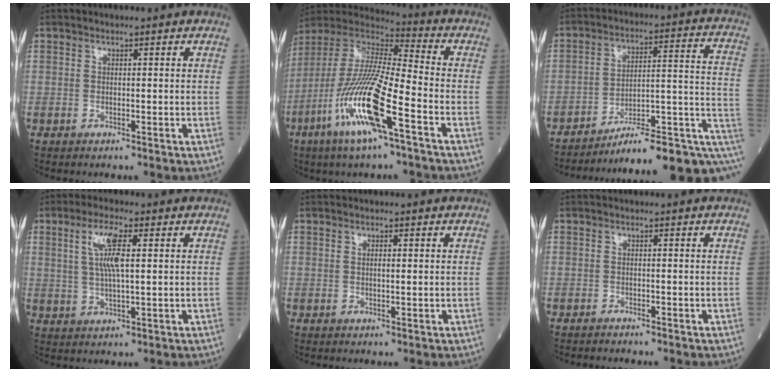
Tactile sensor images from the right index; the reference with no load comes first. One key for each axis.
{"total": 18.0, "fx": -7.6, "fy": 1.6, "fz": 16.3, "tx": -0.349, "ty": -0.030, "tz": -0.152}
{"total": 18.2, "fx": -10.7, "fy": 3.5, "fz": 14.4, "tx": -0.128, "ty": 0.063, "tz": -0.145}
{"total": 6.3, "fx": 1.8, "fy": 1.0, "fz": 6.0, "tx": -0.122, "ty": 0.006, "tz": 0.036}
{"total": 1.1, "fx": 0.2, "fy": 0.3, "fz": 1.1, "tx": -0.023, "ty": 0.002, "tz": 0.002}
{"total": 1.1, "fx": -1.1, "fy": 0.2, "fz": 0.2, "tx": -0.008, "ty": -0.001, "tz": -0.016}